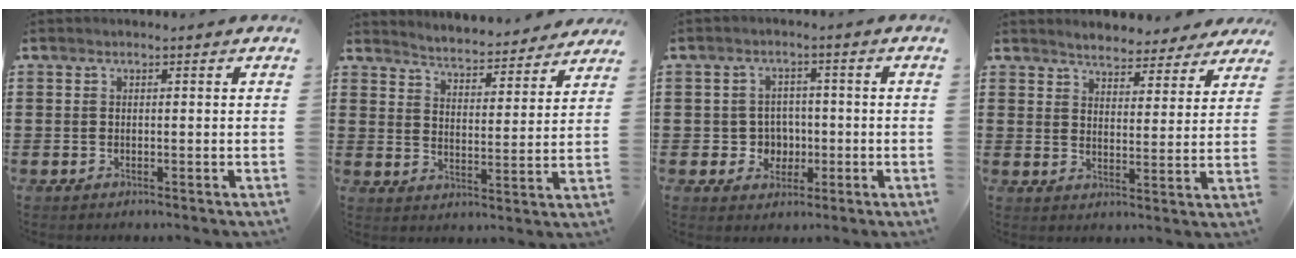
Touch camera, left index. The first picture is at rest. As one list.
[{"total": 4.0, "force": [4.0, -0.3, 0.0], "torque": [-0.024, -0.036, 0.064]}, {"total": 3.9, "force": [-0.5, 3.7, 1.2], "torque": [-0.030, 0.005, -0.013]}, {"total": 4.1, "force": [4.1, 0.5, 0.3], "torque": [-0.025, -0.017, 0.073]}]